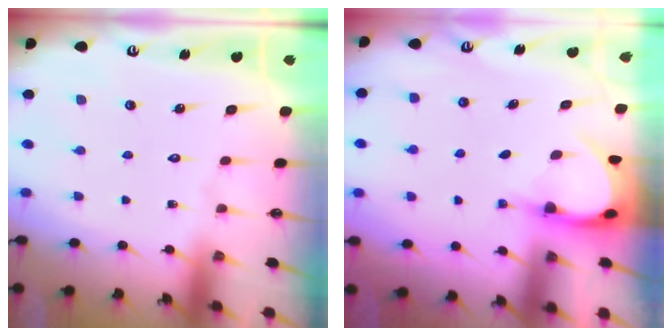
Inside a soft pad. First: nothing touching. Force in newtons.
{"total": 3.7, "press": 3.7, "slide": 0.3}